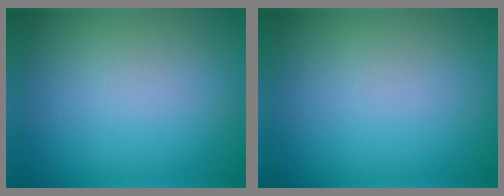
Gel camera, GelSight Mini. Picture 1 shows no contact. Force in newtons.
{"total": 0.0}